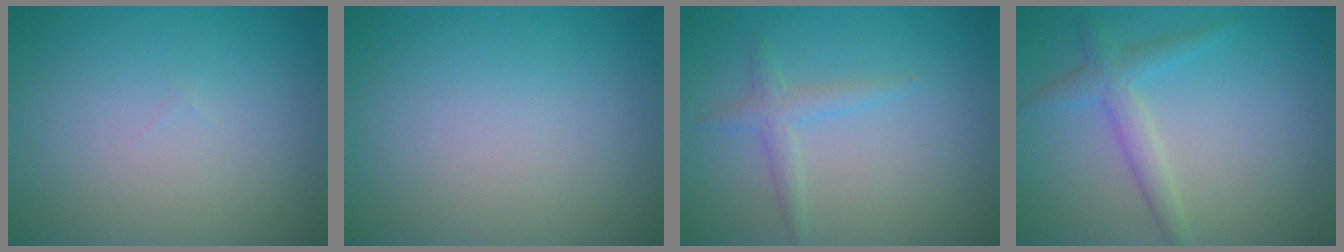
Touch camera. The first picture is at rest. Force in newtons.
{"total": 0.0}
{"total": 1.7, "press": 1.7, "slide": 0.0}
{"total": 2.4, "press": 2.4, "slide": 0.1}